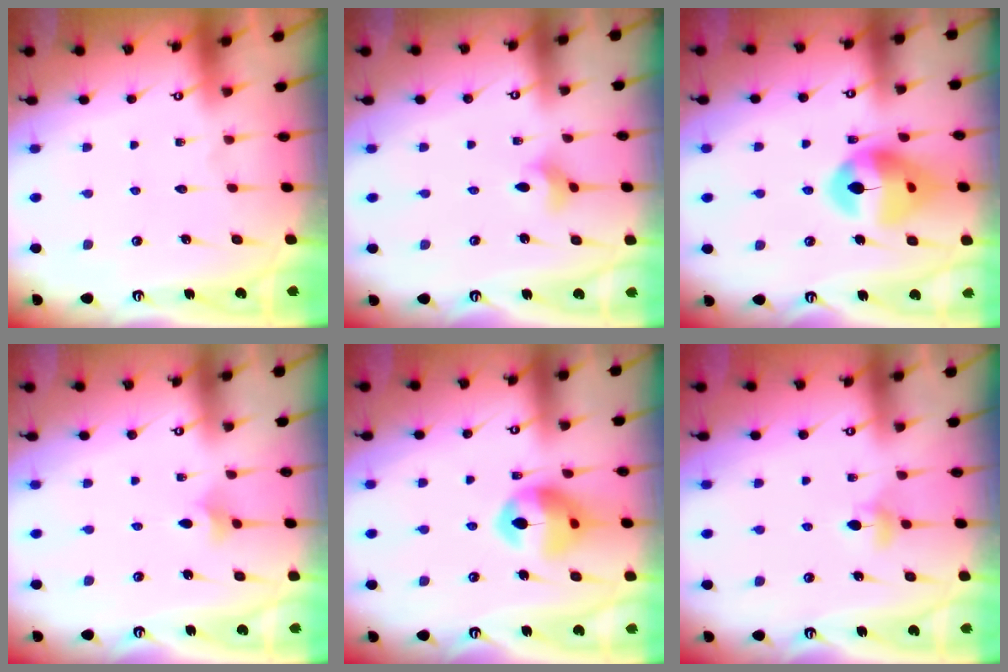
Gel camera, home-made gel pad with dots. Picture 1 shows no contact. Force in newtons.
{"total": 3.7, "press": 3.6, "slide": 0.7}
{"total": 14.5, "press": 14.4, "slide": 1.8}
{"total": 3.8, "press": 3.7, "slide": 0.8}
{"total": 13.2, "press": 13.1, "slide": 1.7}
{"total": 4.0, "press": 3.9, "slide": 0.8}